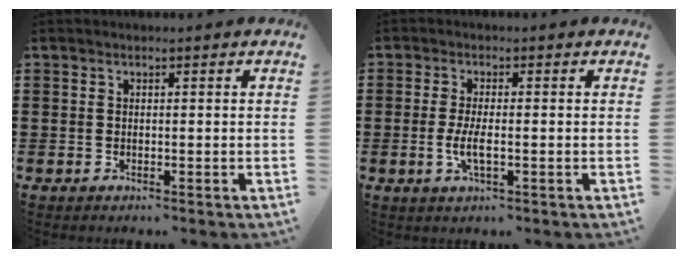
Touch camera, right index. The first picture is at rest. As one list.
[{"total": 3.7, "force": [-0.9, 0.8, 3.5], "torque": [-0.074, -0.005, -0.020]}]